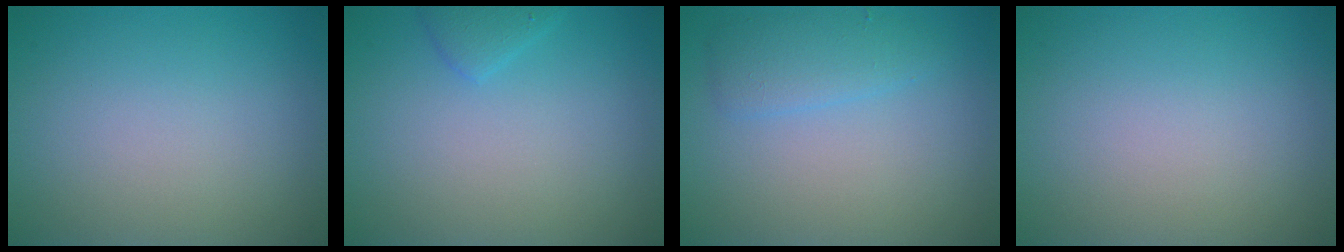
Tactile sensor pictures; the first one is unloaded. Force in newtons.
{"total": 1.2, "press": 1.2, "slide": 0.2}
{"total": 2.3, "press": 2.3, "slide": 0.0}
{"total": 0.0}